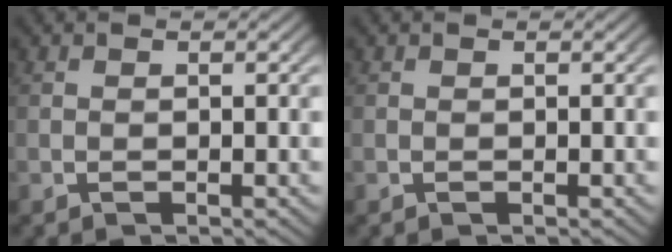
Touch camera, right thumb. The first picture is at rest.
{"total": 0.0}